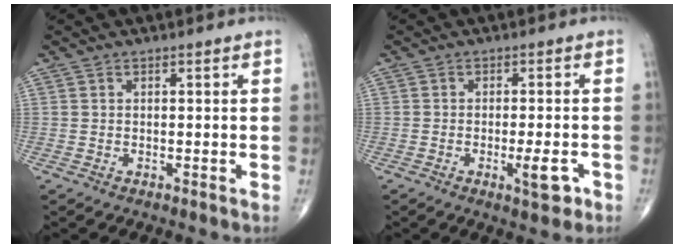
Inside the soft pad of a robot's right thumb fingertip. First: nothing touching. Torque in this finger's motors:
{"motor_torque": [3.00, 2.01, 1.82, -0.95, 0.58]}